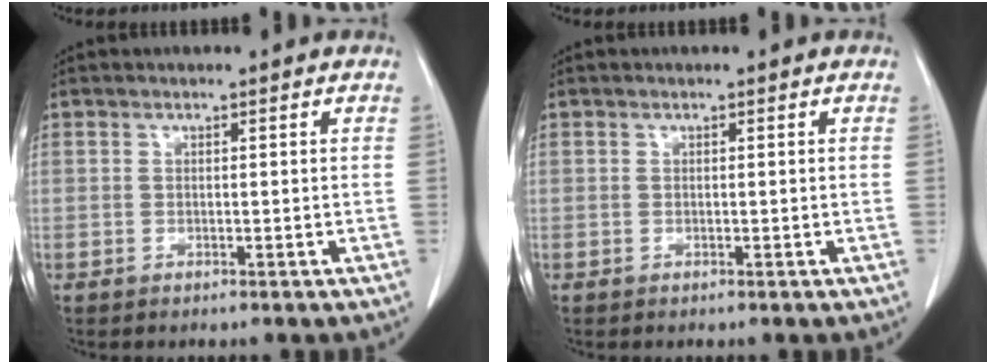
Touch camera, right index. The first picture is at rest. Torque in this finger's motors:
{"motor_torque": [0.00, 0.00, 0.00, 0.00]}